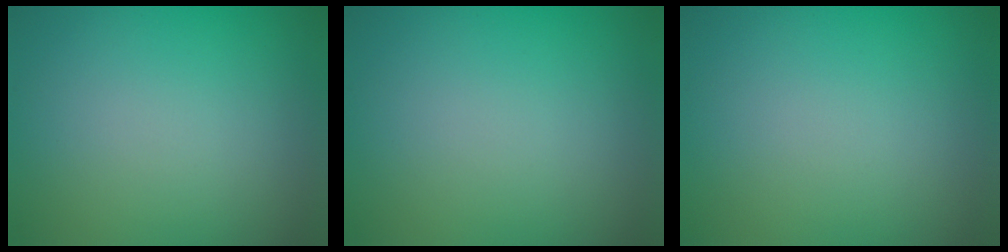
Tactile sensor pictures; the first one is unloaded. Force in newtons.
{"total": 0.0}
{"total": 0.0}